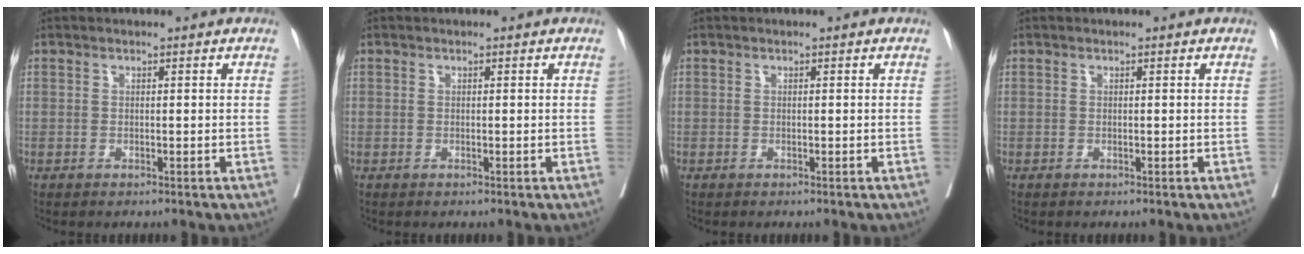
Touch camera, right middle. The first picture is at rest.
{"total": 0.0}
{"total": 0.0}
{"total": 0.0}